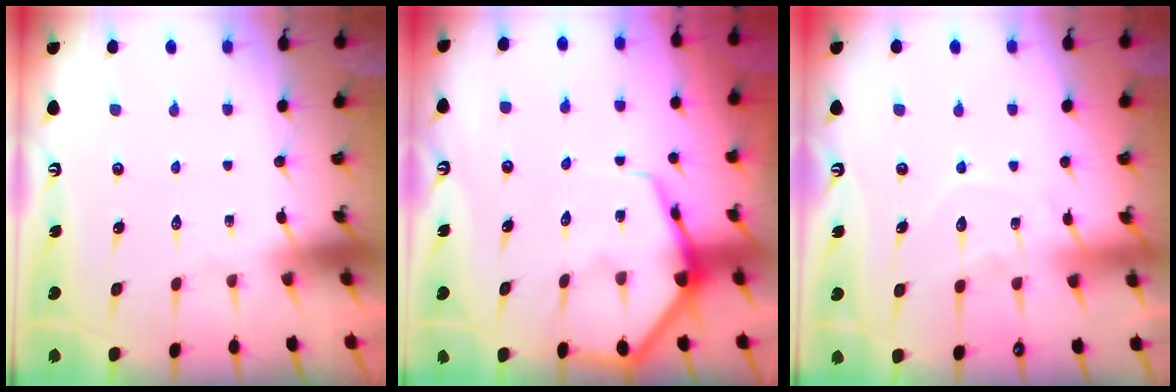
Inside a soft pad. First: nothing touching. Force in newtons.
{"total": 7.7, "press": 7.6, "slide": 0.8}
{"total": 9.1, "press": 9.1, "slide": 0.9}